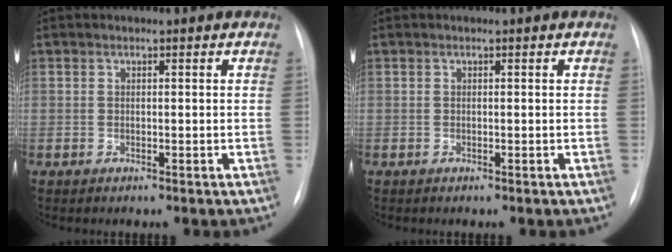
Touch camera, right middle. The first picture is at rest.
{"total": 0.0}